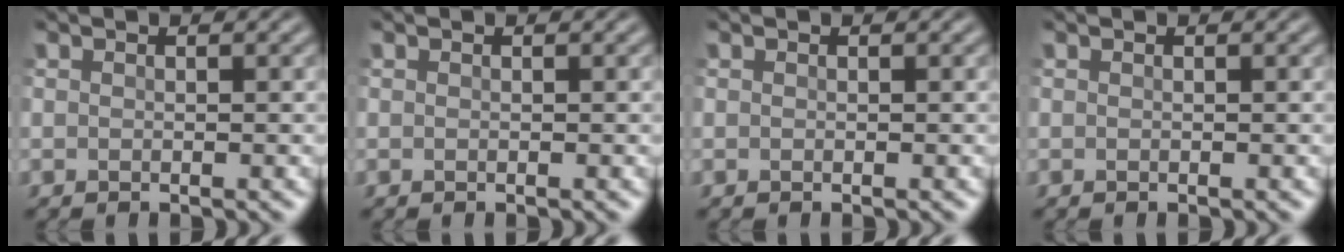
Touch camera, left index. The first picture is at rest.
{"total": 0.0}
{"total": 0.0}
{"total": 0.0}